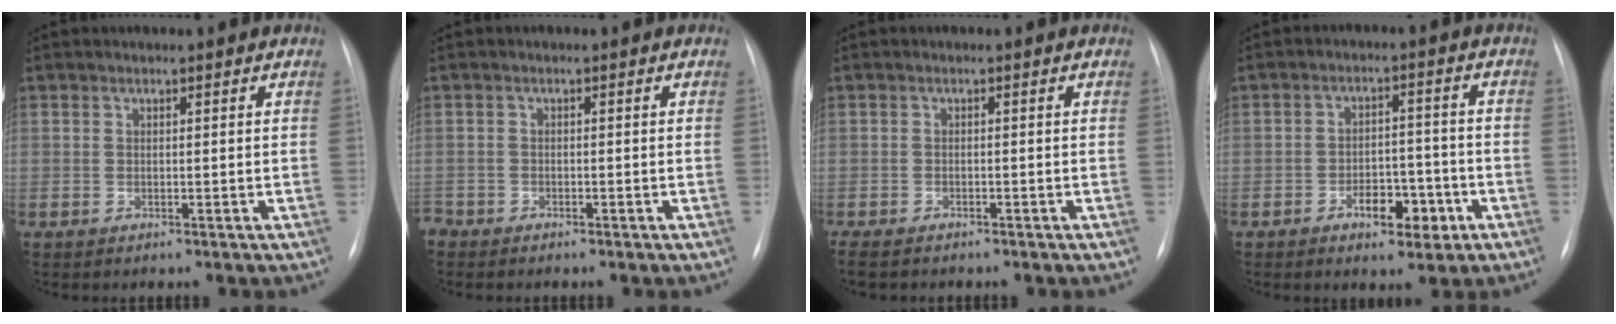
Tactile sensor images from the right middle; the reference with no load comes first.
{"total": 1.7, "force": [-1.5, 0.8, 0.0], "torque": [0.000, 0.000, -0.026]}
{"total": 4.3, "force": [-3.6, 1.4, 1.9], "torque": [-0.034, -0.012, -0.051]}
{"total": 6.4, "force": [-3.1, 3.1, 4.6], "torque": [-0.069, 0.014, -0.042]}